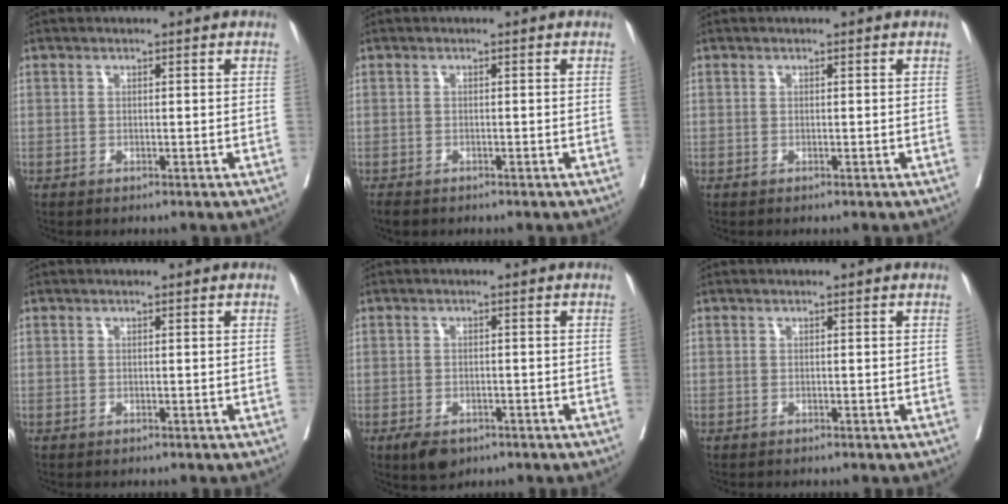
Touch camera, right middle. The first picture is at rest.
{"total": 1.7, "force": [-1.4, 0.8, 0.6], "torque": [-0.015, -0.004, -0.020]}
{"total": 0.0}
{"total": 0.0}
{"total": 4.1, "force": [-2.6, 2.2, 2.2], "torque": [-0.037, -0.004, -0.036]}
{"total": 0.6, "force": [-0.6, 0.1, 0.1], "torque": [-0.009, -0.003, -0.011]}